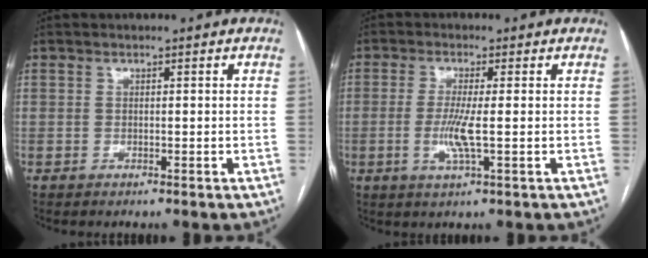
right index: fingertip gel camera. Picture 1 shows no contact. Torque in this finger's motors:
{"motor_torque": [0.37, 0.00, 0.32, 0.04]}